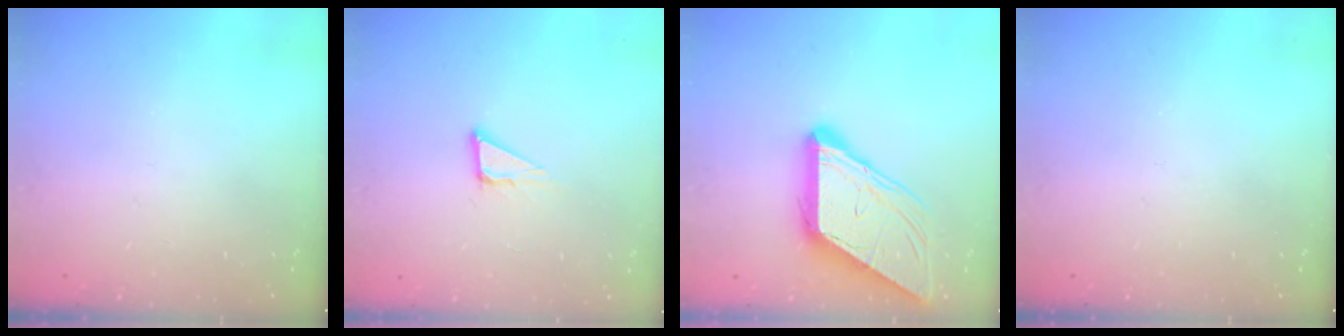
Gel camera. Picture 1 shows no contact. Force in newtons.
{"total": 5.0, "press": 5.0, "slide": 0.2}
{"total": 11.8, "press": 11.7, "slide": 1.2}
{"total": 0.0}